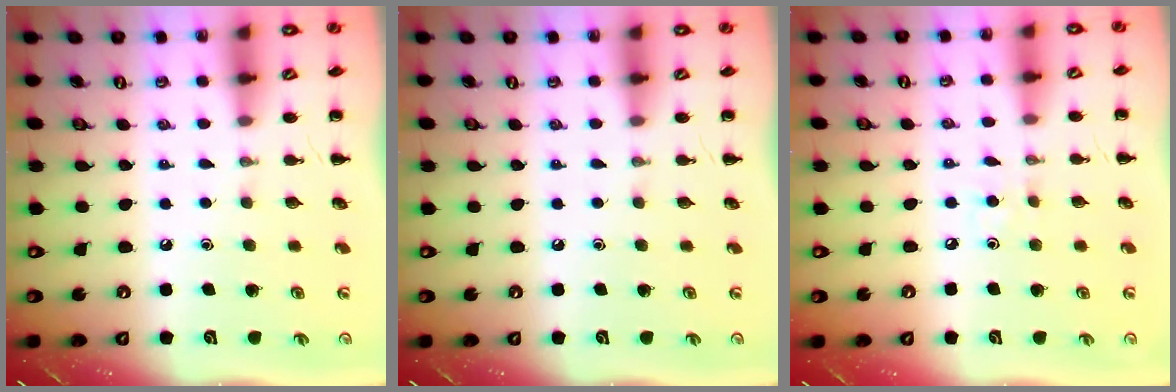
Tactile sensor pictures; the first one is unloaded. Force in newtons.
{"total": 0.0}
{"total": 2.5, "press": 2.3, "slide": 0.8}